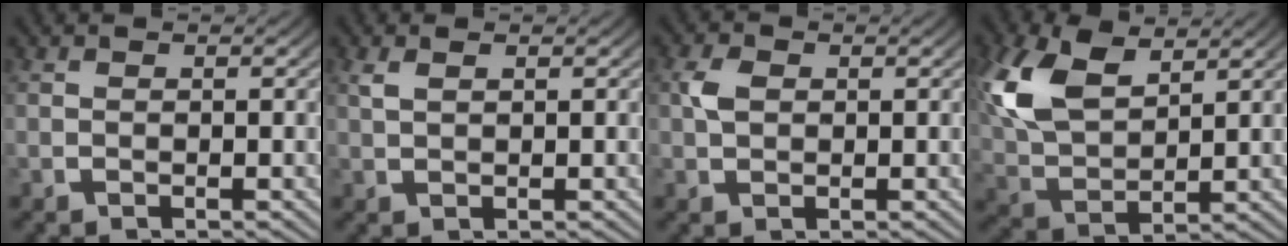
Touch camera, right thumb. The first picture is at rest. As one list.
[{"total": 1.1, "force": [0.7, 0.4, 0.8], "torque": [-0.016, 0.003, 0.019]}, {"total": 2.0, "force": [0.5, 1.5, 1.3], "torque": [-0.033, -0.003, 0.012]}, {"total": 8.1, "force": [2.8, 5.1, 5.6], "torque": [-0.147, -0.020, 0.069]}]